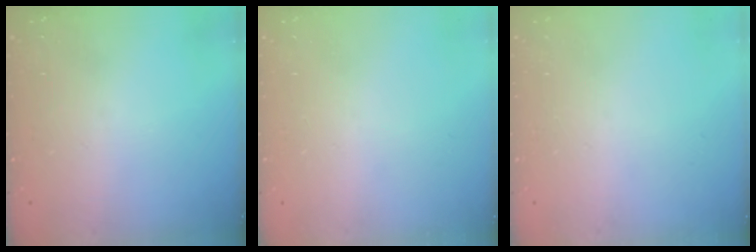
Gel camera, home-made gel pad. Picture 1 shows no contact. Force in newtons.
{"total": 0.0}
{"total": 0.0}